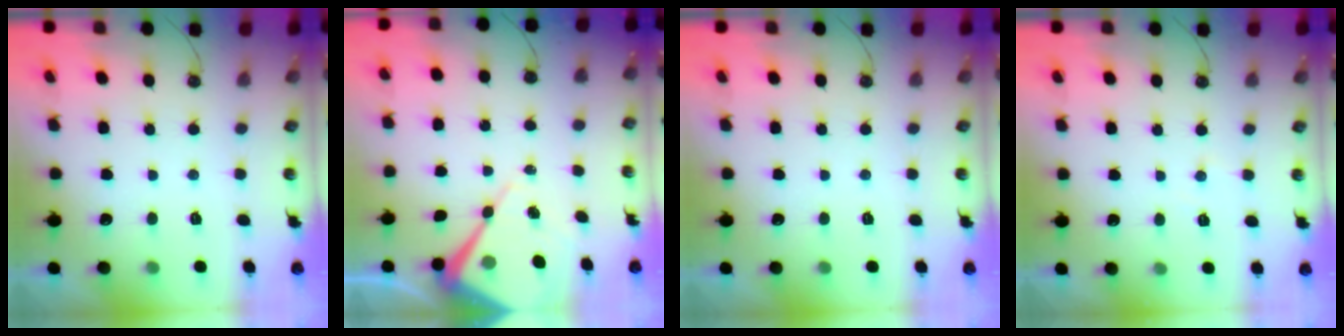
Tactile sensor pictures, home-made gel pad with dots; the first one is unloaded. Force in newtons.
{"total": 11.0, "press": 11.0, "slide": 1.0}
{"total": 0.0}
{"total": 4.1, "press": 4.1, "slide": 0.6}